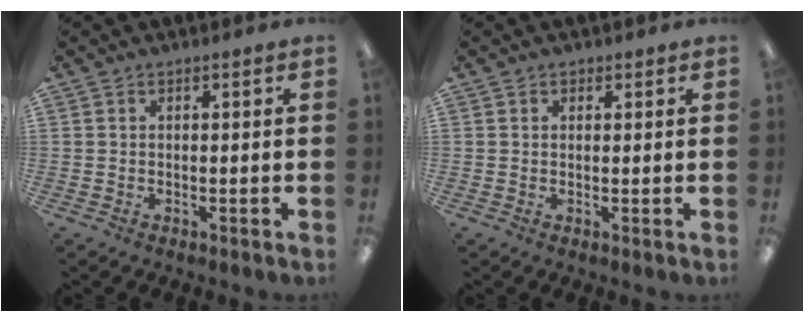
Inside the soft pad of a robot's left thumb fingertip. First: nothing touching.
{"total": 1.1, "force": [0.7, 0.9, 0.1], "torque": [0.006, 0.001, 0.011]}